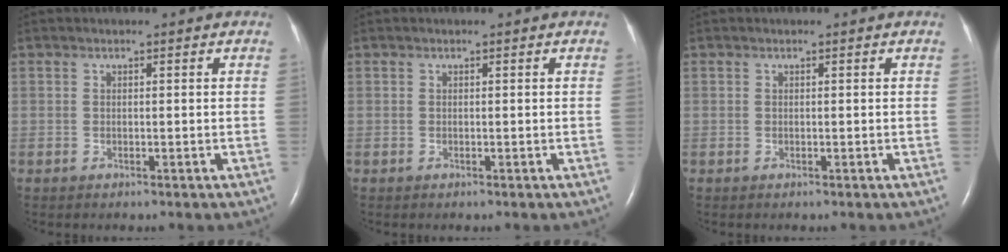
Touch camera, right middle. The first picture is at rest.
{"total": 0.0}
{"total": 0.0}